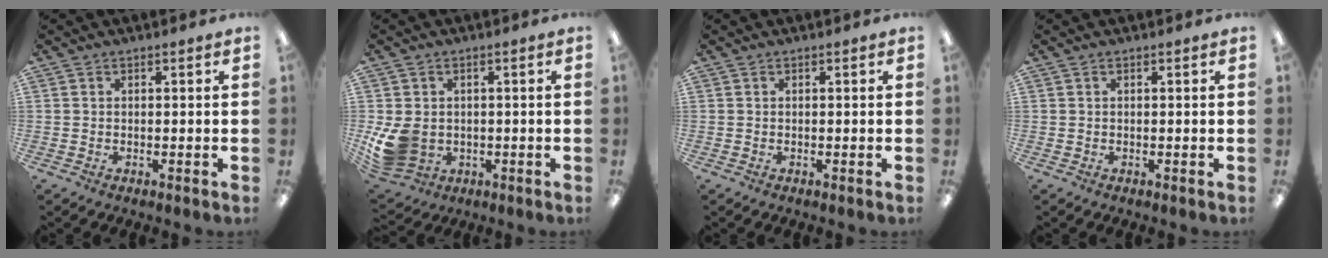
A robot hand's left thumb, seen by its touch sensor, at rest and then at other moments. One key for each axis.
{"total": 9.5, "fx": -1.3, "fy": 7.7, "fz": 5.4, "tx": -0.113, "ty": 0.002, "tz": -0.017}
{"total": 0.0}
{"total": 0.0}